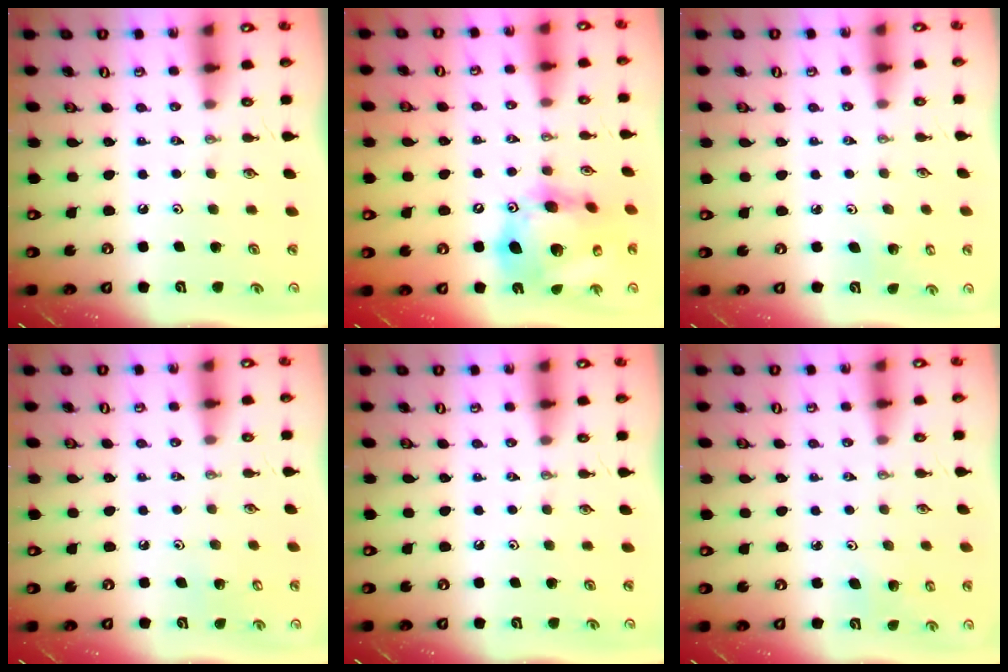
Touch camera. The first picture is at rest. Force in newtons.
{"total": 19.2, "press": 19.0, "slide": 2.3}
{"total": 2.7, "press": 2.7, "slide": 0.5}
{"total": 2.8, "press": 2.8, "slide": 0.2}
{"total": 0.0}
{"total": 3.0, "press": 2.9, "slide": 0.9}